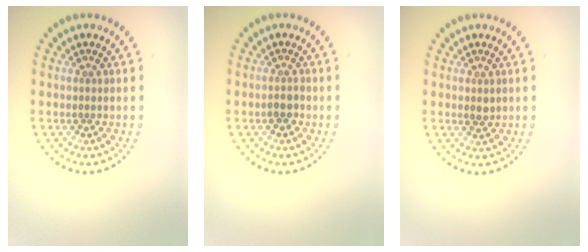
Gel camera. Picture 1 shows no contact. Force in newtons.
{"total": 1.3, "press": 1.2, "slide": 0.5}
{"total": 0.8, "press": 0.8, "slide": 0.2}